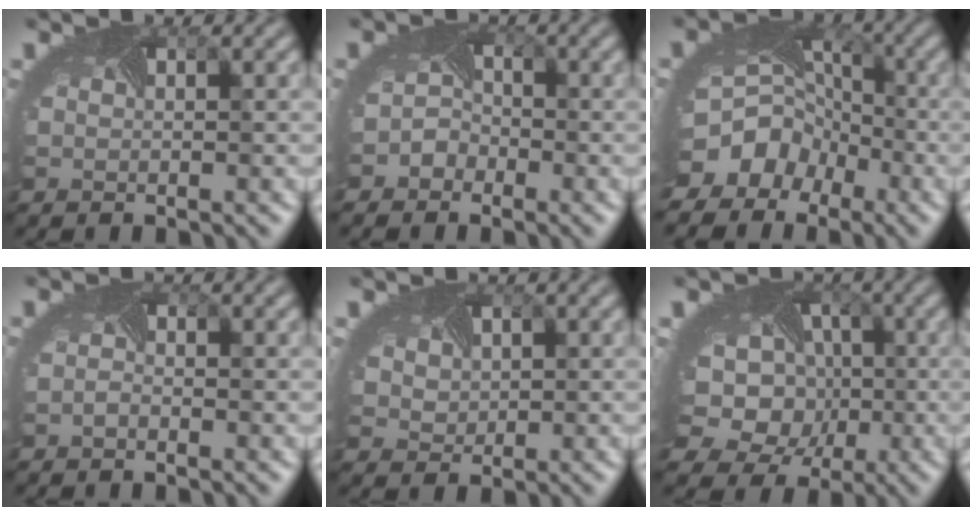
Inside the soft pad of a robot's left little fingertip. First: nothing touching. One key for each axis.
{"total": 2.0, "fx": -1.5, "fy": 1.3, "fz": 0.1, "tx": -0.002, "ty": -0.001, "tz": -0.034}
{"total": 10.5, "fx": -5.8, "fy": 8.2, "fz": 3.1, "tx": -0.069, "ty": -0.033, "tz": -0.091}
{"total": 0.7, "fx": -0.7, "fy": 0.0, "fz": 0.1, "tx": -0.010, "ty": -0.005, "tz": -0.015}
{"total": 3.2, "fx": 1.2, "fy": 2.4, "fz": 1.6, "tx": -0.045, "ty": 0.014, "tz": 0.021}
{"total": 11.8, "fx": -0.3, "fy": 10.0, "fz": 6.3, "tx": -0.119, "ty": -0.005, "tz": -0.029}